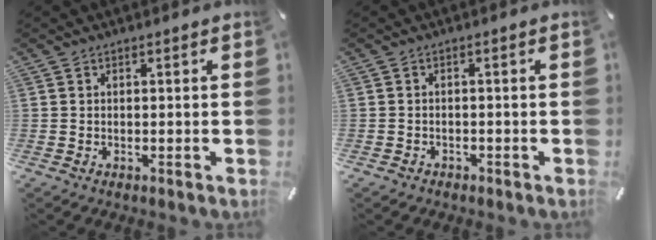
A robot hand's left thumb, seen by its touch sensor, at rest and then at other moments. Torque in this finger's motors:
{"motor_torque": [-0.35, -0.32, -0.23, -0.11, 0.02]}